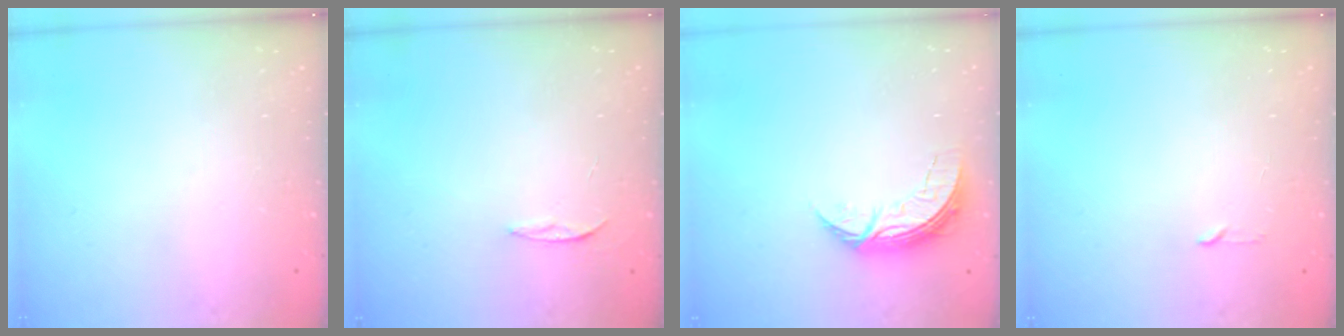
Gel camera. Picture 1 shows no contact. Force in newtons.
{"total": 3.4, "press": 3.4, "slide": 0.4}
{"total": 7.2, "press": 7.1, "slide": 0.5}
{"total": 2.3, "press": 2.2, "slide": 0.3}